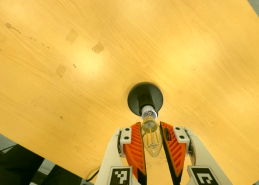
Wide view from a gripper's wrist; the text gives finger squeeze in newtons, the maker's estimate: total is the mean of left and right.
{"total": 10.5, "left": 10.0, "right": 10.9}